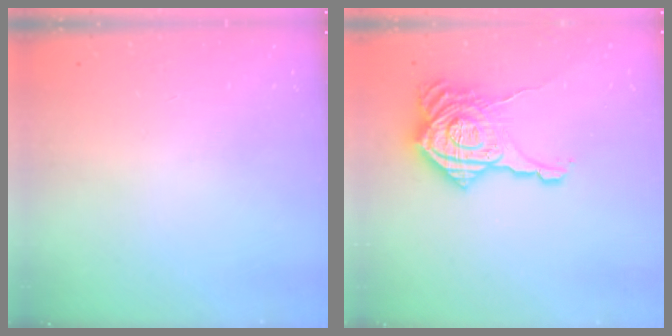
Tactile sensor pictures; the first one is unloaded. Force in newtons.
{"total": 21.5, "press": 21.4, "slide": 1.7}